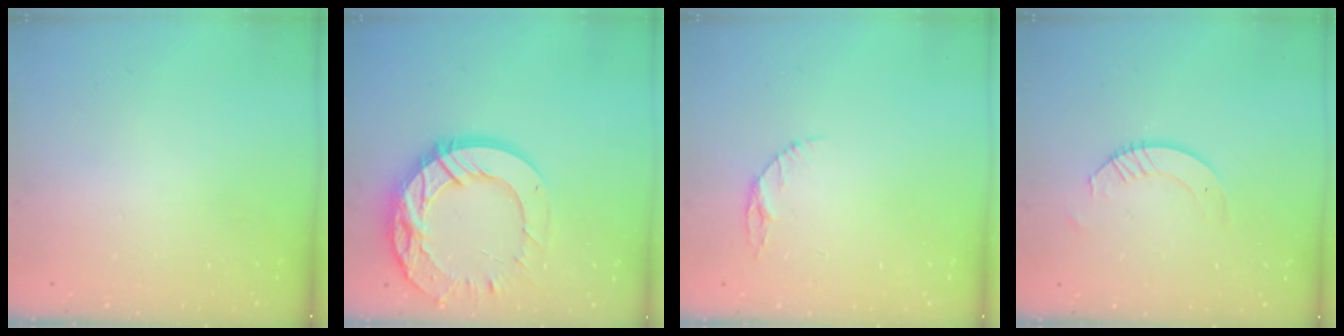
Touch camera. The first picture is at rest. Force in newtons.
{"total": 20.2, "press": 20.2, "slide": 1.8}
{"total": 4.7, "press": 4.7, "slide": 0.6}
{"total": 3.8, "press": 3.8, "slide": 0.4}